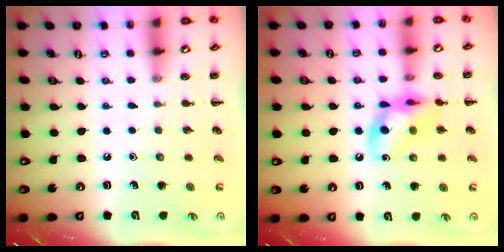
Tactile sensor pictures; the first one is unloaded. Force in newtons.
{"total": 12.5, "press": 12.4, "slide": 1.8}